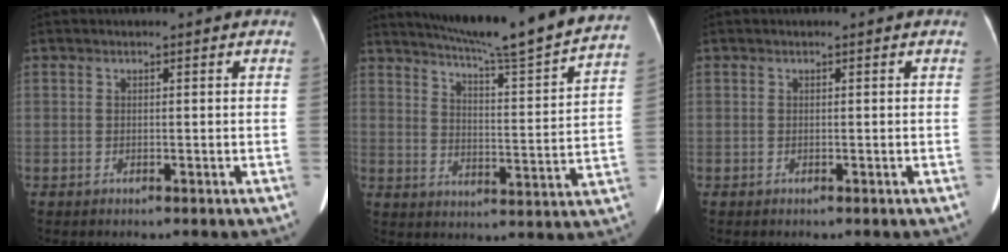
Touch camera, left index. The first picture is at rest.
{"total": 21.4, "force": [19.2, -1.2, 9.4], "torque": [-0.150, -0.048, 0.253]}
{"total": 0.0}